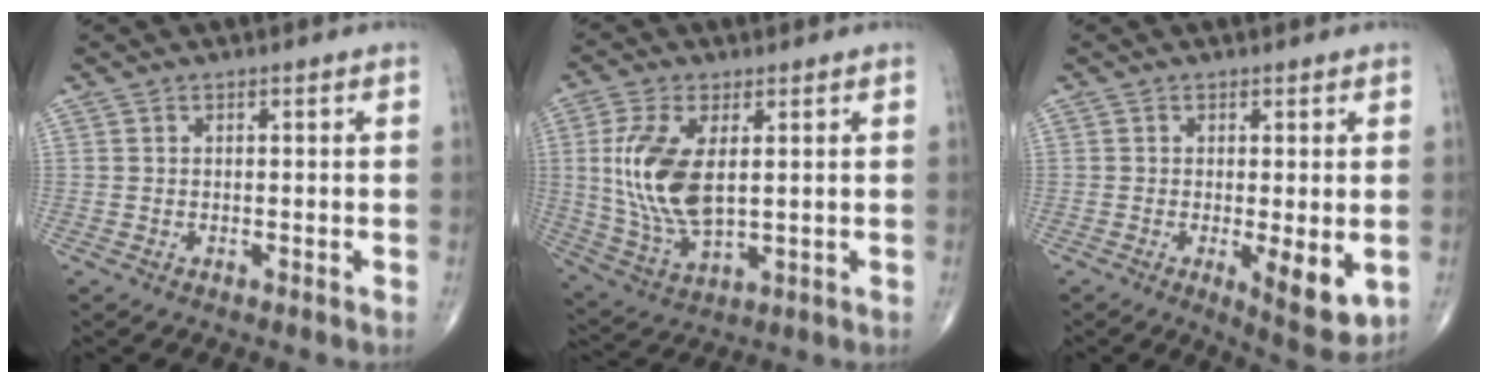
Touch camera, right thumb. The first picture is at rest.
{"total": 13.7, "force": [2.0, 6.7, 11.8], "torque": [-0.251, -0.012, 0.051]}
{"total": 7.5, "force": [-1.4, 2.4, 7.0], "torque": [-0.098, -0.023, -0.017]}